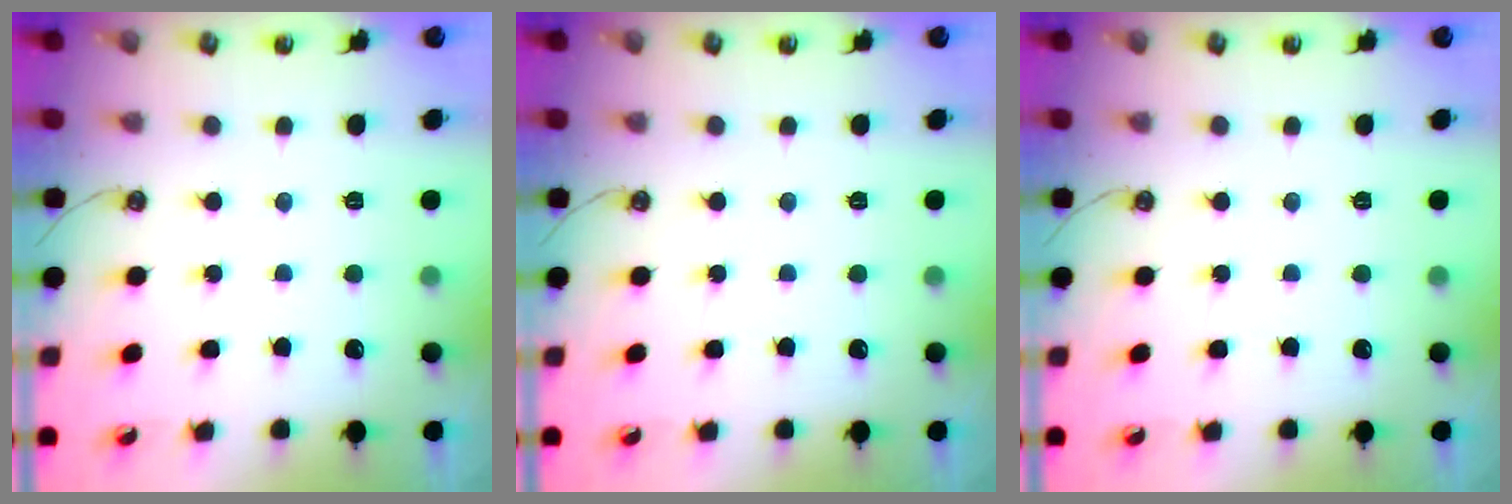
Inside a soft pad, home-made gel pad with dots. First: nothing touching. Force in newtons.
{"total": 0.0}
{"total": 0.0}